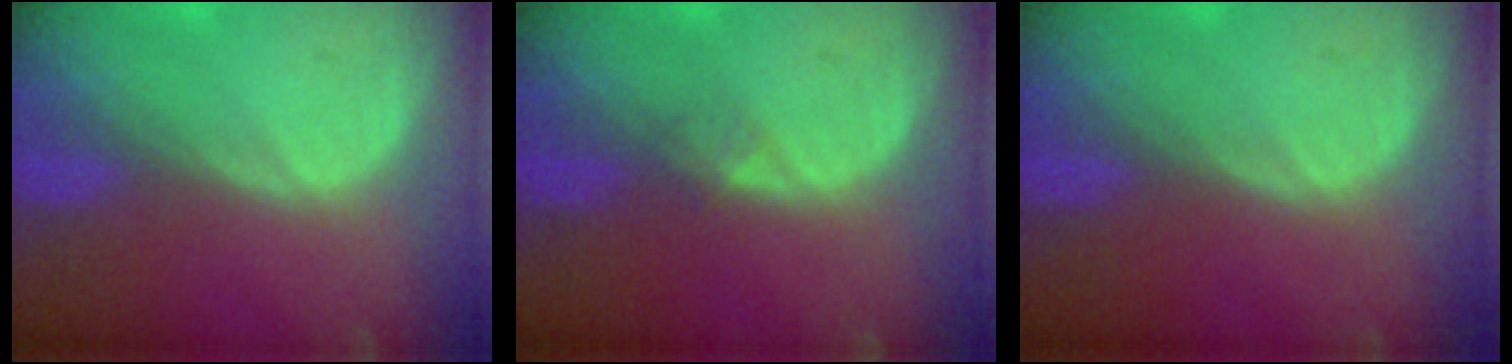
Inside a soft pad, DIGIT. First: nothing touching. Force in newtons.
{"total": 1.1, "press": 1.0, "slide": 0.1}
{"total": 0.0}